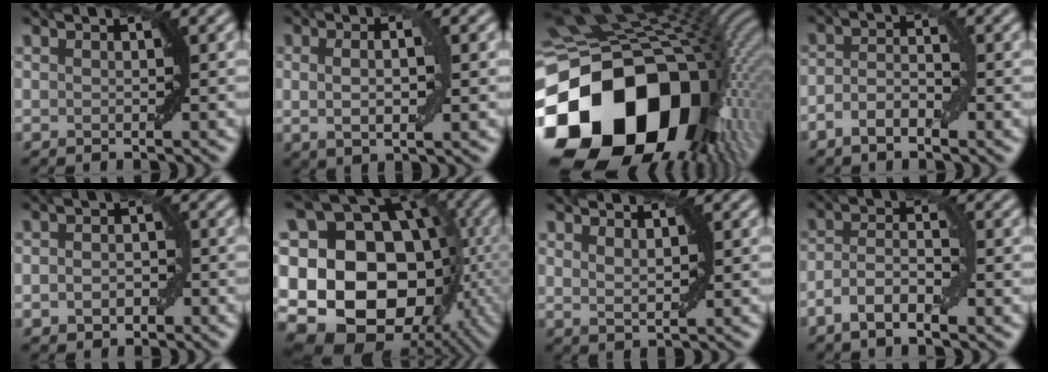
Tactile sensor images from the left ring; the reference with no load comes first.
{"total": 3.6, "force": [0.4, 1.0, 3.4], "torque": [-0.067, 0.002, 0.006]}
{"total": 20.4, "force": [-6.4, 14.1, 13.3], "torque": [-0.294, -0.044, -0.088]}
{"total": 2.8, "force": [-1.3, 1.2, 2.2], "torque": [-0.042, 0.003, -0.027]}
{"total": 2.5, "force": [-0.6, 1.7, 1.6], "torque": [-0.019, 0.000, -0.012]}
{"total": 19.8, "force": [-2.2, 16.0, 11.4], "torque": [-0.167, 0.011, -0.039]}
{"total": 1.3, "force": [0.9, 0.4, 0.9], "torque": [-0.016, -0.003, 0.019]}
{"total": 3.8, "force": [-1.8, 1.5, 3.0], "torque": [-0.056, 0.007, -0.038]}